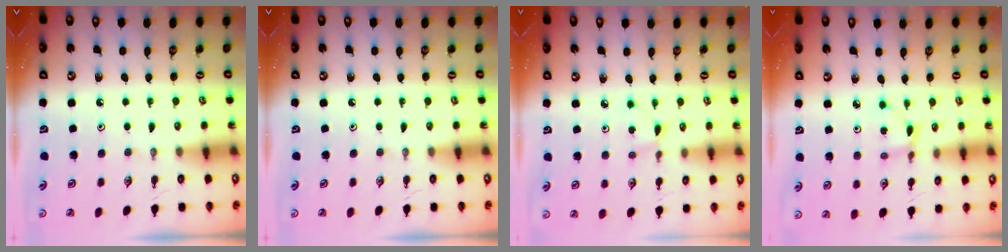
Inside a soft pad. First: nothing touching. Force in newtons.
{"total": 0.0}
{"total": 3.0, "press": 3.0, "slide": 0.3}
{"total": 3.1, "press": 3.0, "slide": 0.4}